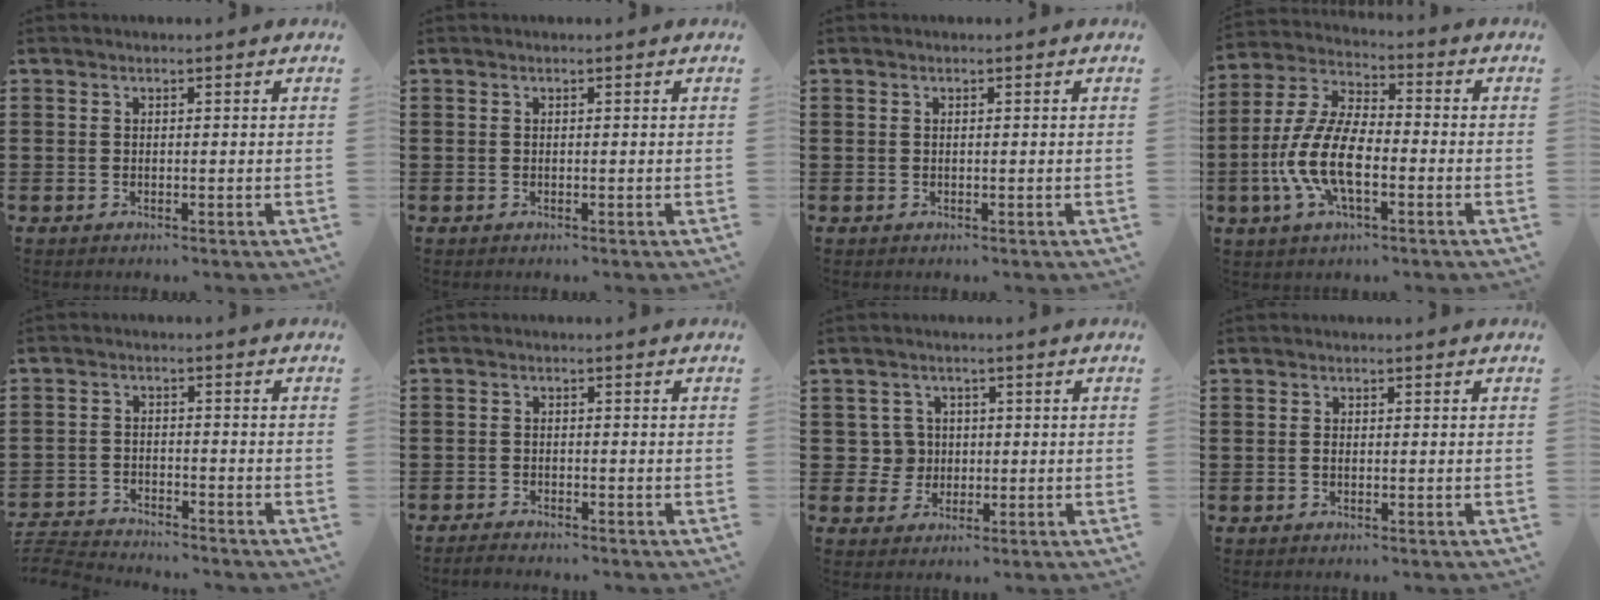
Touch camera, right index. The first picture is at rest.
{"total": 0.0}
{"total": 0.0}
{"total": 10.8, "force": [-3.3, 4.7, 9.1], "torque": [-0.220, -0.009, -0.069]}
{"total": 3.6, "force": [-3.6, 0.3, 0.0], "torque": [-0.014, -0.002, -0.080]}
{"total": 1.4, "force": [-1.4, 0.2, 0.0], "torque": [-0.004, 0.003, -0.031]}
{"total": 3.8, "force": [0.1, 3.7, 0.7], "torque": [-0.032, 0.012, -0.001]}
{"total": 0.6, "force": [-0.2, 0.3, 0.4], "torque": [-0.011, -0.001, -0.003]}